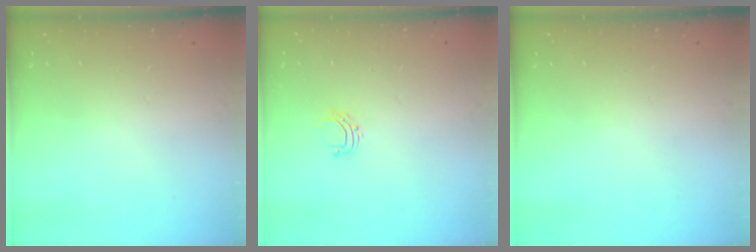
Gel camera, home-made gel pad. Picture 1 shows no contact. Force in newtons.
{"total": 4.5, "press": 4.5, "slide": 0.3}
{"total": 0.0}